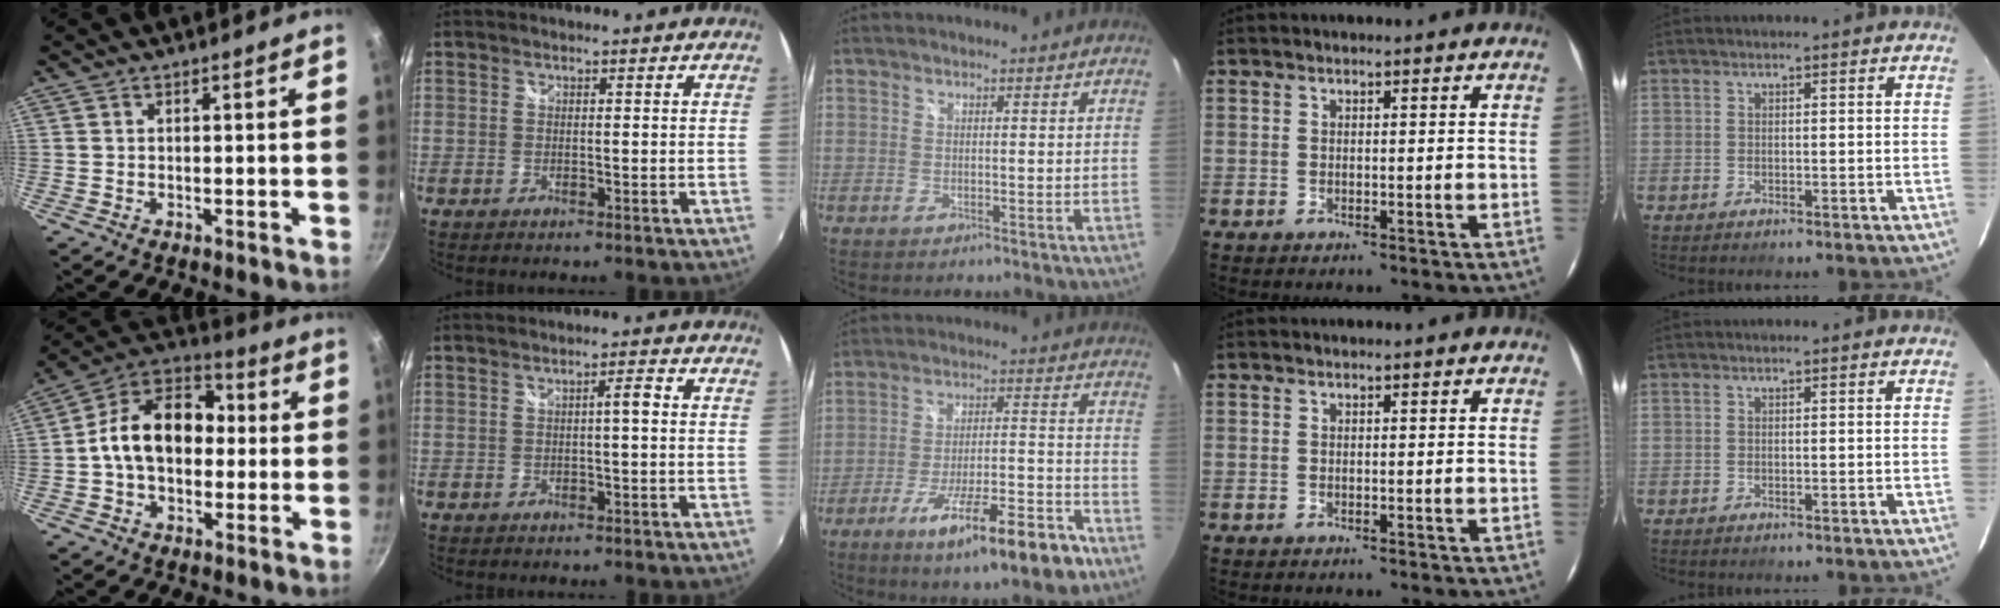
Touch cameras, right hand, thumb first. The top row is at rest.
{"thumb": {"total": 16.2, "force": [-0.3, 11.5, 11.4], "torque": [-0.150, 0.045, -0.027]}, "index": {"total": 2.2, "force": [0.0, 0.3, 2.2], "torque": [-0.034, 0.007, -0.001]}, "middle": {"total": 16.3, "force": [-10.4, 3.0, 12.3], "torque": [-0.208, -0.025, -0.157]}}